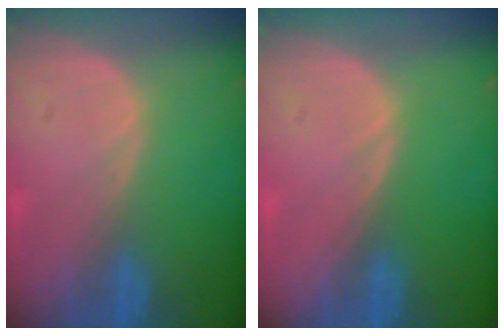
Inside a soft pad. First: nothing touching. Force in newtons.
{"total": 0.0}